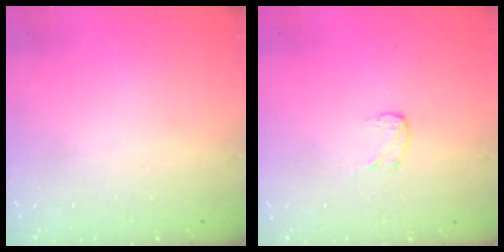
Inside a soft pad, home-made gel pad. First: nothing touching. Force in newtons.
{"total": 4.4, "press": 4.3, "slide": 0.5}